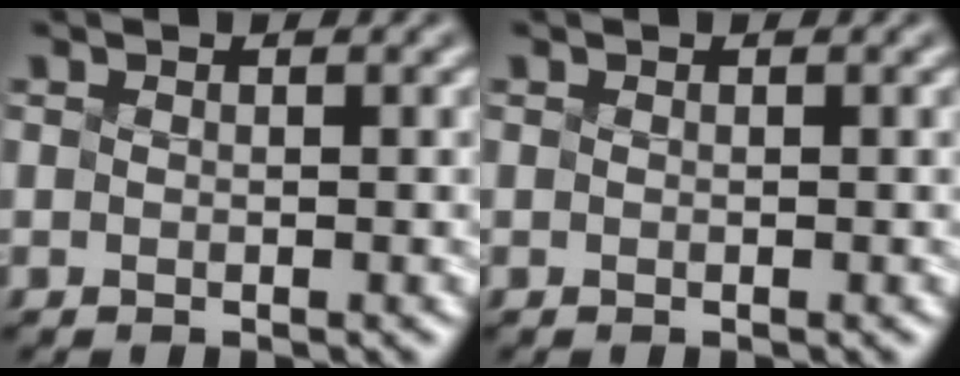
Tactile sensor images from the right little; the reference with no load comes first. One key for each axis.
{"total": 0.0}